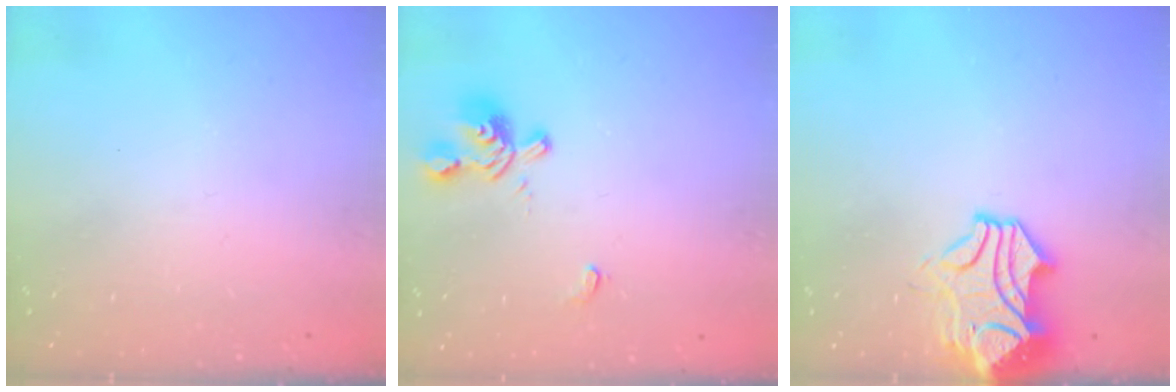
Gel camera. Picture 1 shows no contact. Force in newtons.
{"total": 1.7, "press": 1.0, "slide": 1.3}
{"total": 8.8, "press": 8.7, "slide": 1.2}